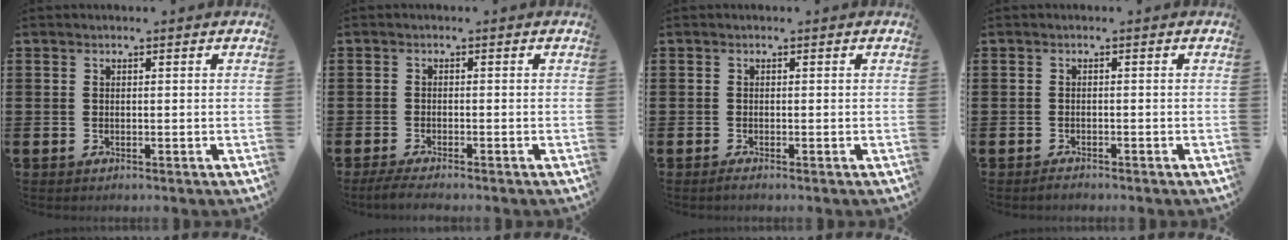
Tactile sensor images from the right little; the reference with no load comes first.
{"total": 1.6, "force": [-1.3, 0.1, 1.0], "torque": [-0.018, 0.000, -0.025]}
{"total": 0.5, "force": [-0.2, 0.0, 0.5], "torque": [-0.009, -0.002, -0.003]}
{"total": 0.6, "force": [-0.5, 0.1, 0.2], "torque": [-0.005, -0.003, -0.010]}